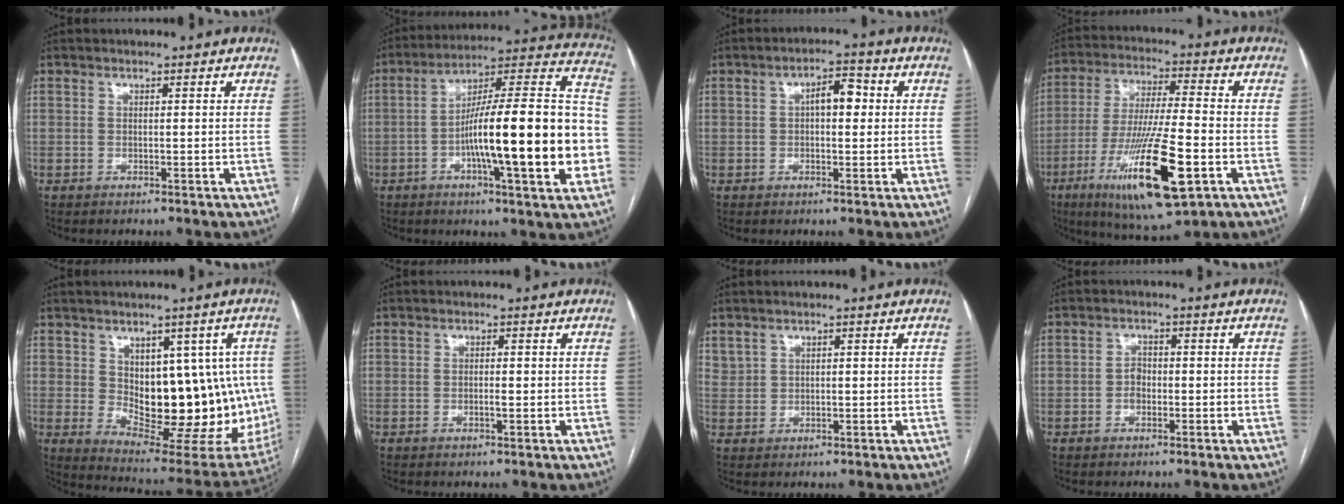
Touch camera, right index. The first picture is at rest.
{"total": 23.9, "force": [-4.8, 2.6, 23.2], "torque": [-0.296, 0.024, -0.075]}
{"total": 4.4, "force": [0.6, 1.8, 4.0], "torque": [-0.062, 0.018, 0.009]}
{"total": 17.9, "force": [-7.1, 2.3, 16.3], "torque": [-0.318, -0.036, -0.119]}
{"total": 18.9, "force": [0.7, 9.2, 16.5], "torque": [-0.184, 0.004, 0.039]}
{"total": 1.2, "force": [-0.2, 0.2, 1.1], "torque": [-0.021, -0.001, -0.004]}
{"total": 1.9, "force": [1.5, 1.1, 0.5], "torque": [-0.010, 0.006, 0.033]}
{"total": 2.0, "force": [-0.6, 1.5, 1.2], "torque": [-0.017, 0.007, -0.011]}